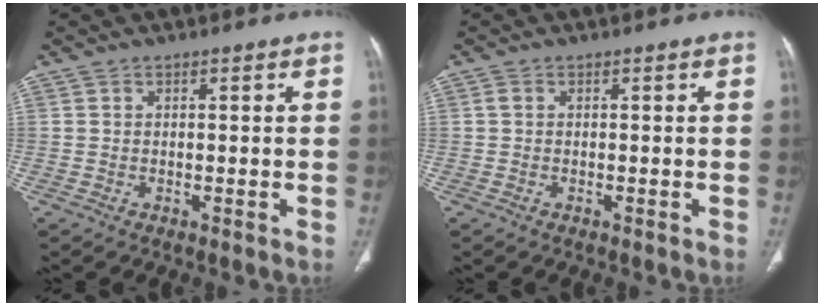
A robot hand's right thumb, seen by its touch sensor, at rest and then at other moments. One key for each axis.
{"total": 0.7, "fx": 0.1, "fy": 0.5, "fz": 0.4, "tx": -0.008, "ty": 0.004, "tz": 0.001}